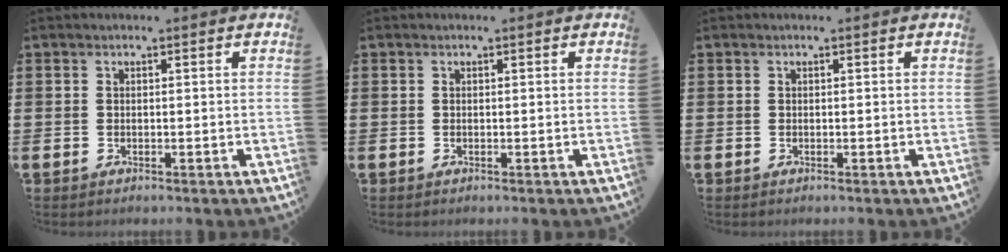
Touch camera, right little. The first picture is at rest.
{"total": 0.0}
{"total": 0.0}